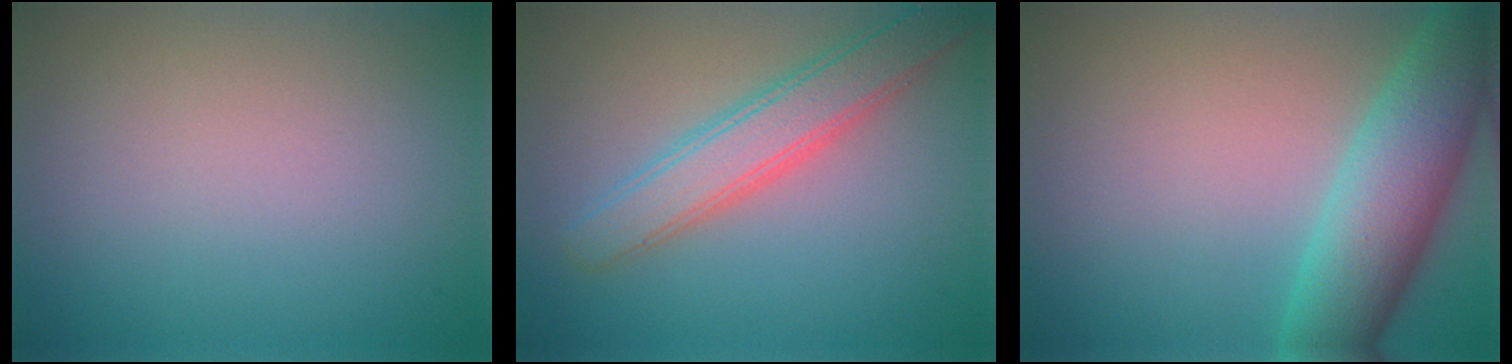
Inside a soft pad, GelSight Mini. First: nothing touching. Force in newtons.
{"total": 4.5, "press": 4.5, "slide": 0.2}
{"total": 7.0, "press": 7.0, "slide": 0.3}